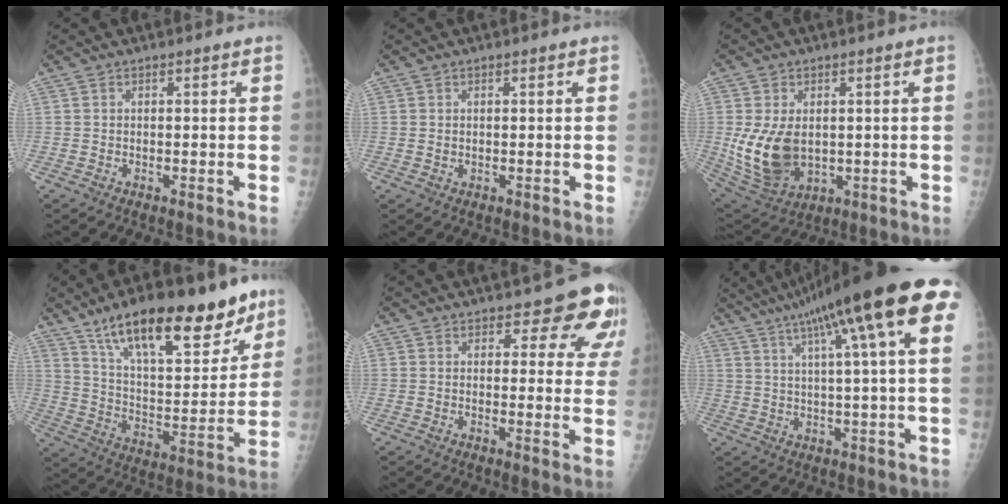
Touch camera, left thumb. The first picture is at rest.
{"total": 0.6, "force": [0.2, 0.5, 0.3], "torque": [-0.003, -0.001, 0.004]}
{"total": 12.4, "force": [0.1, 8.3, 9.2], "torque": [-0.166, -0.013, 0.027]}
{"total": 26.4, "force": [17.1, 9.9, 17.4], "torque": [-0.232, -0.051, 0.278]}
{"total": 10.1, "force": [7.4, 4.8, 5.0], "torque": [-0.007, -0.037, 0.070]}
{"total": 23.1, "force": [10.5, 3.4, 20.3], "torque": [-0.307, 0.023, 0.142]}